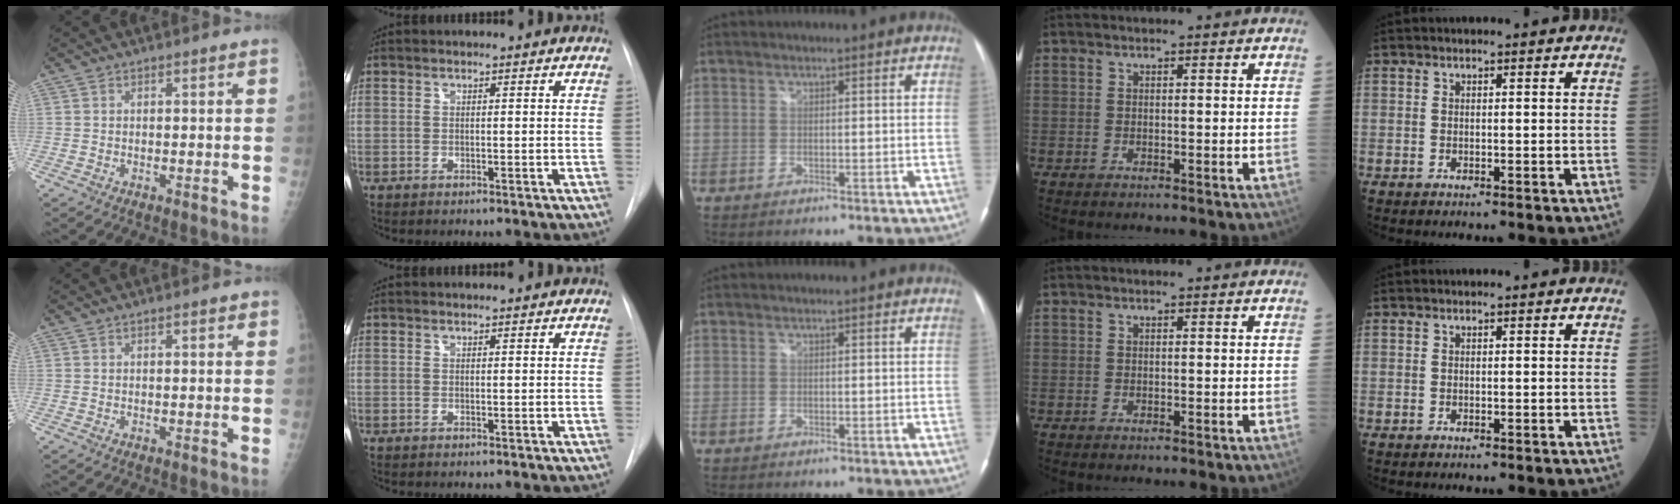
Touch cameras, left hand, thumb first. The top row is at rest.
{"thumb": {"total": 1.2, "force": [0.5, 0.4, 1.0], "torque": [-0.012, 0.002, 0.005]}, "index": {"total": 0.9, "force": [0.9, 0.1, 0.1], "torque": [-0.008, 0.005, 0.009]}}